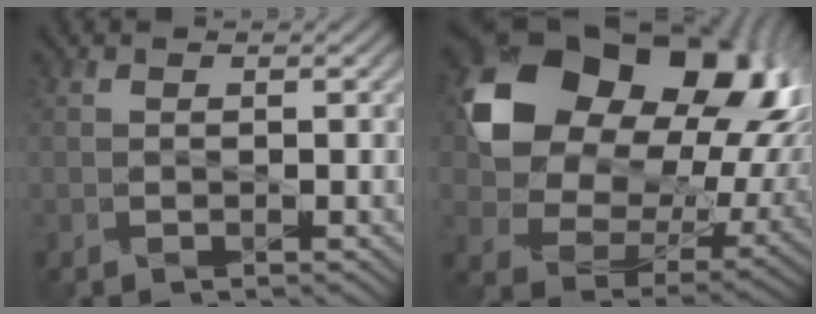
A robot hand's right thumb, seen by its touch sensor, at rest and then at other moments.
{"total": 18.8, "force": [5.6, 13.9, 11.4], "torque": [-0.223, -0.015, 0.133]}